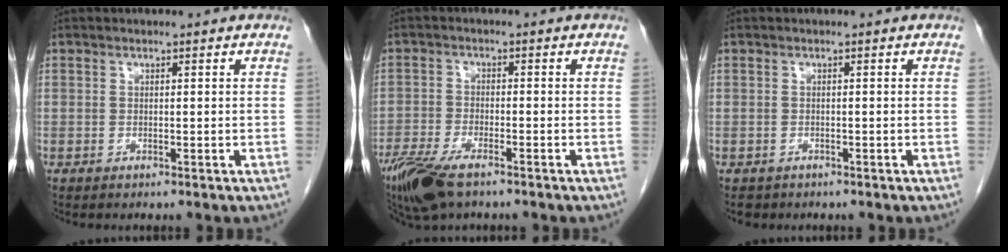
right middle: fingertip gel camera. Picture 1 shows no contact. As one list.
[{"total": 8.5, "force": [-6.0, 2.5, 5.5], "torque": [-0.107, -0.018, -0.108]}, {"total": 1.2, "force": [-0.9, 0.8, 0.0], "torque": [-0.006, 0.001, -0.011]}]